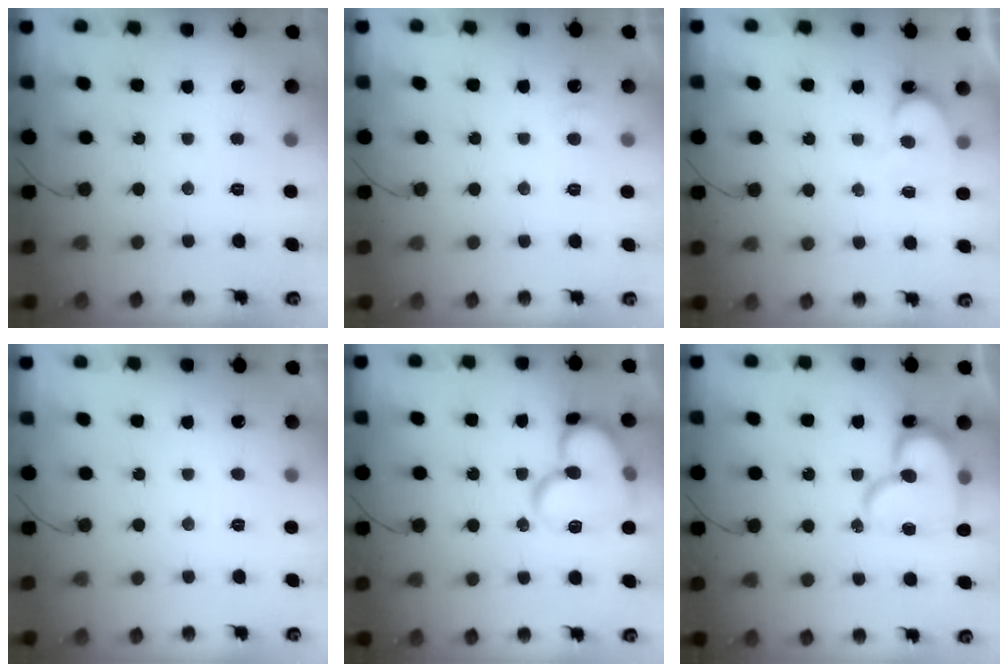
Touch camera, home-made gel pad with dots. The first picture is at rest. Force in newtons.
{"total": 3.7, "press": 3.7, "slide": 0.3}
{"total": 5.8, "press": 5.8, "slide": 0.4}
{"total": 3.4, "press": 3.4, "slide": 0.2}
{"total": 17.4, "press": 17.3, "slide": 2.1}
{"total": 17.2, "press": 17.2, "slide": 1.5}